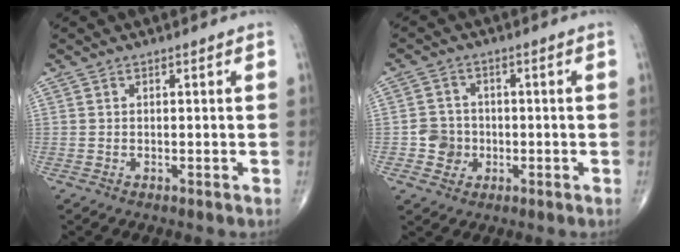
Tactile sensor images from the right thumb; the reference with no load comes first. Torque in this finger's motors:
{"motor_torque": [0.51, 0.35, -0.07, -0.18, 0.02]}